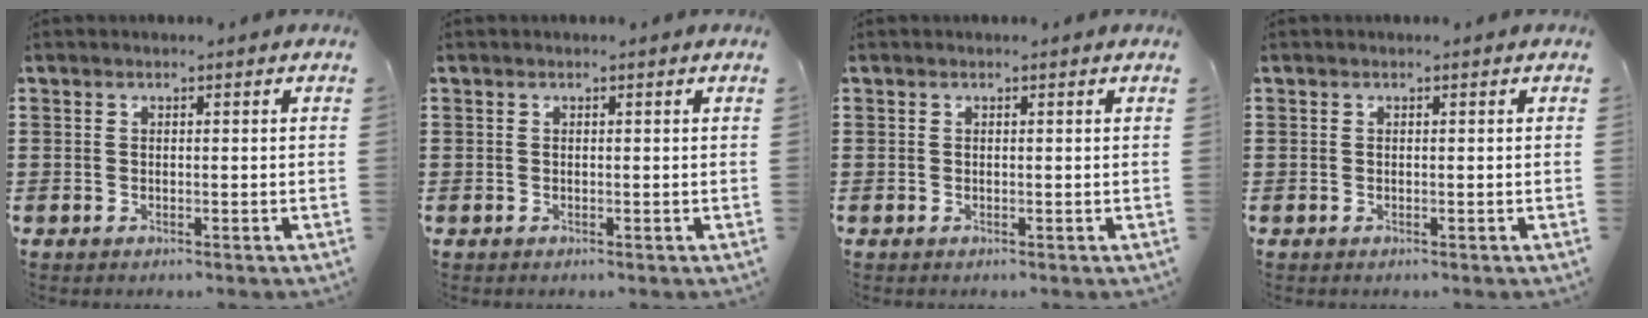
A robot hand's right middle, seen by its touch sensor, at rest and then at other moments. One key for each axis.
{"total": 0.0}
{"total": 0.0}
{"total": 0.0}